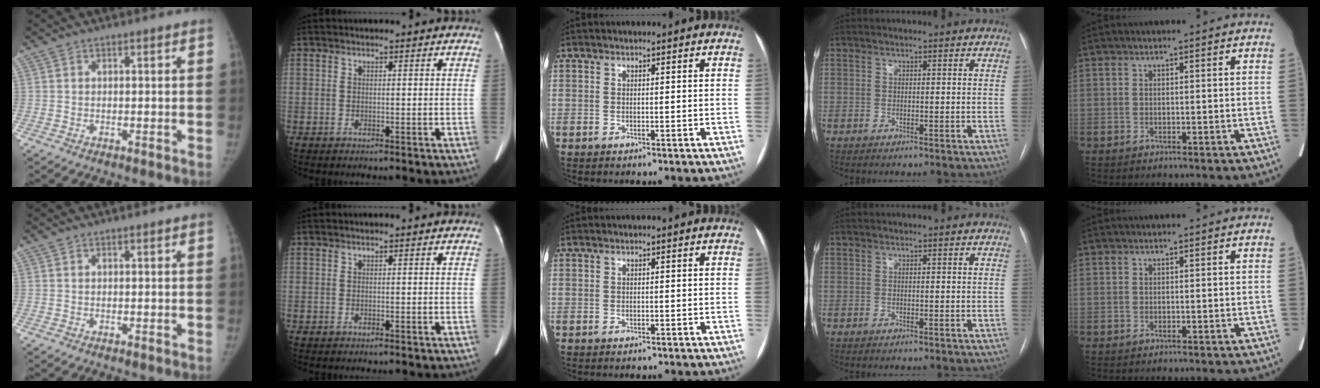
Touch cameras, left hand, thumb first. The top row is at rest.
{}